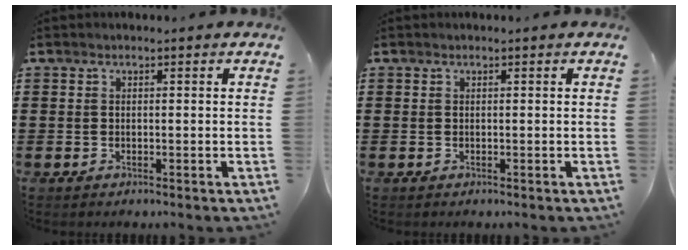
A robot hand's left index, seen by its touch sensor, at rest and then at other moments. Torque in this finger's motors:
{"motor_torque": [0.00, 0.00, 0.00, 0.00]}